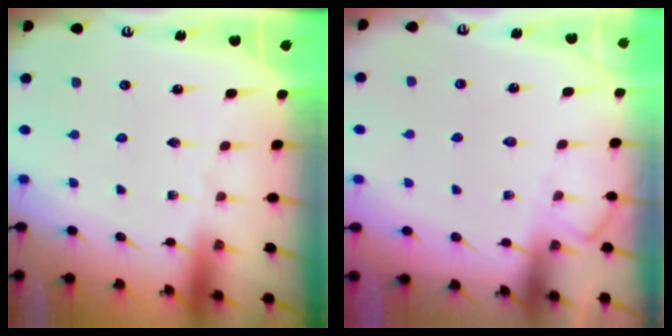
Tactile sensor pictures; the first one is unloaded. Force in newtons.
{"total": 4.6, "press": 4.5, "slide": 0.6}